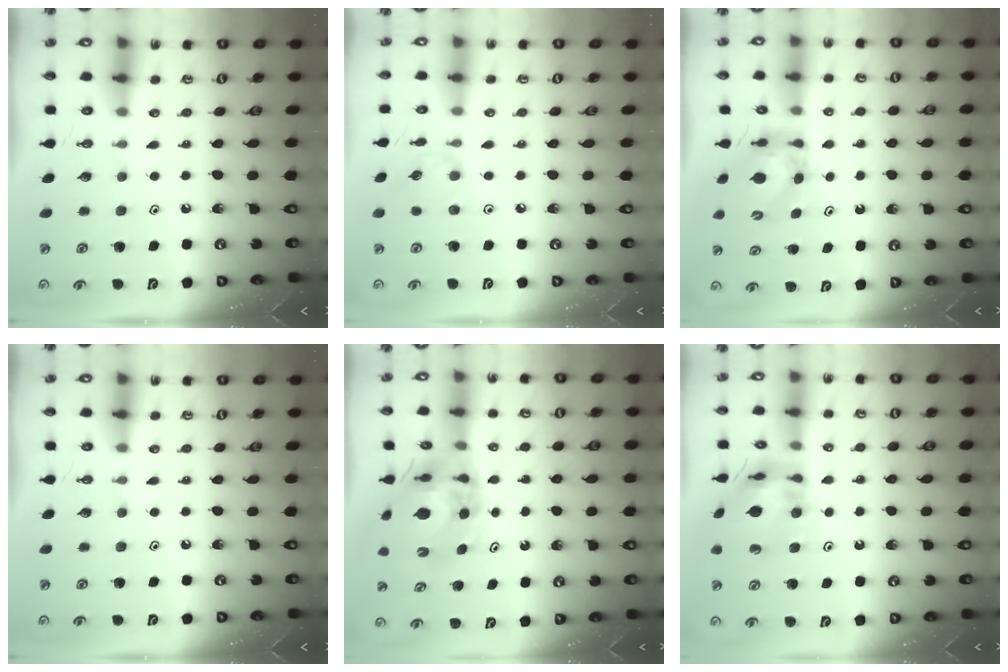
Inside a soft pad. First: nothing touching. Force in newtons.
{"total": 2.4, "press": 2.4, "slide": 0.3}
{"total": 5.6, "press": 5.6, "slide": 0.4}
{"total": 0.0}
{"total": 12.1, "press": 12.0, "slide": 1.5}
{"total": 13.6, "press": 13.5, "slide": 1.7}